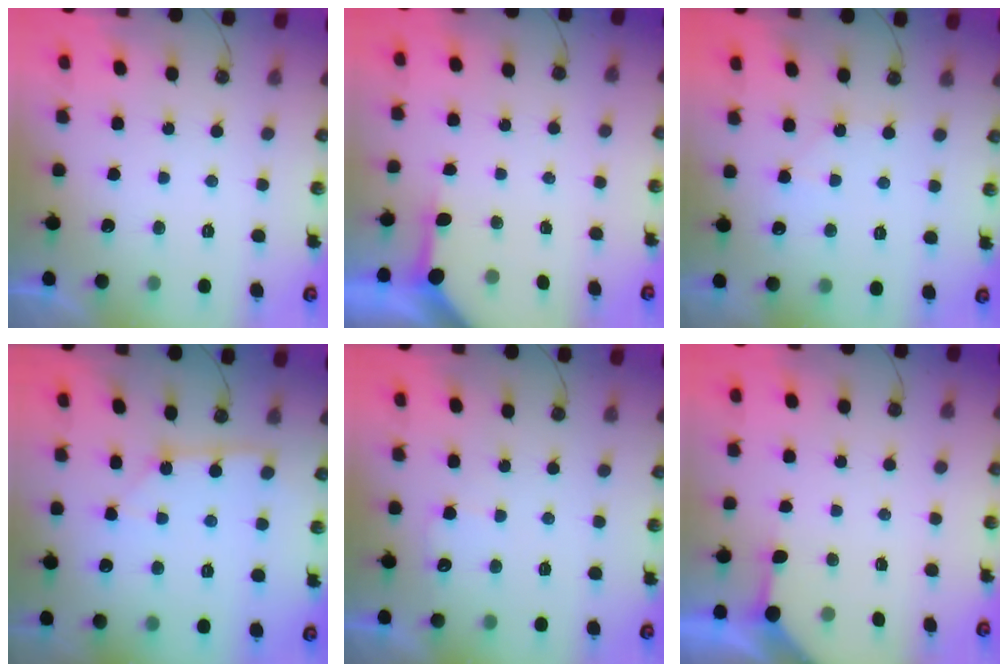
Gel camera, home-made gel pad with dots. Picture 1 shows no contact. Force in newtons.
{"total": 3.2, "press": 3.2, "slide": 0.4}
{"total": 3.9, "press": 3.9, "slide": 0.6}
{"total": 2.9, "press": 2.9, "slide": 0.1}
{"total": 4.6, "press": 4.5, "slide": 0.6}
{"total": 2.7, "press": 2.7, "slide": 0.4}